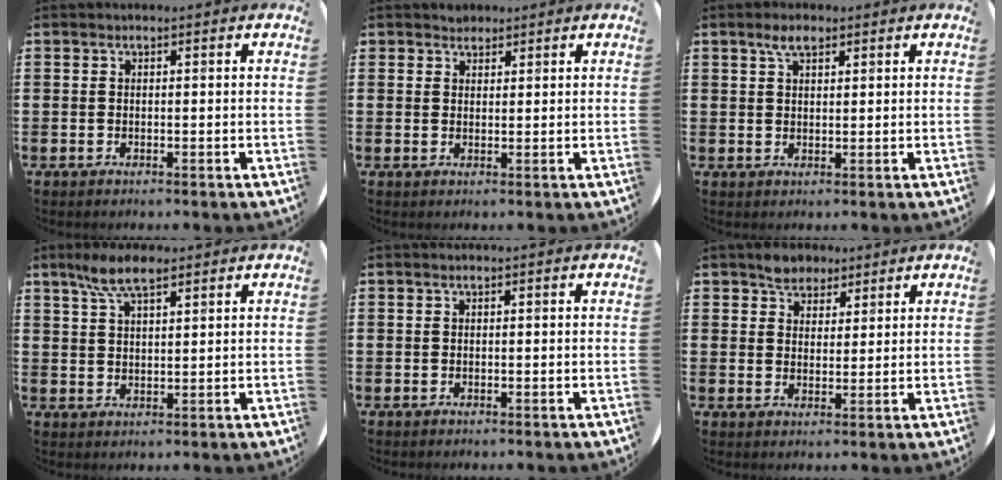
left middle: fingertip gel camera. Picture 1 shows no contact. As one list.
[{"total": 1.5, "force": [1.4, 0.6, -0.1], "torque": [0.000, 0.002, 0.028]}, {"total": 3.0, "force": [2.2, 1.2, 1.8], "torque": [-0.031, 0.004, 0.037]}, {"total": 6.0, "force": [4.3, 1.8, 3.8], "torque": [-0.085, 0.001, 0.077]}, {"total": 0.0}, {"total": 3.5, "force": [3.0, 1.9, 0.2], "torque": [-0.005, 0.002, 0.057]}]